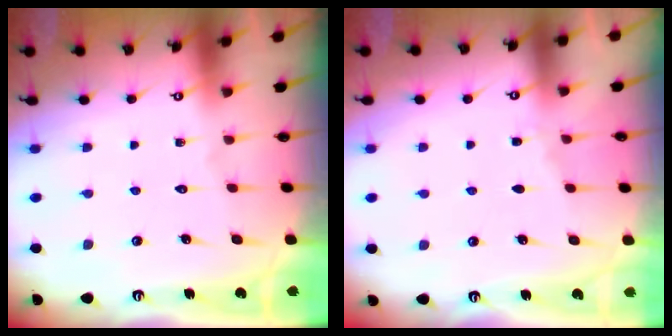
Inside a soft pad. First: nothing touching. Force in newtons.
{"total": 2.7, "press": 2.7, "slide": 0.4}